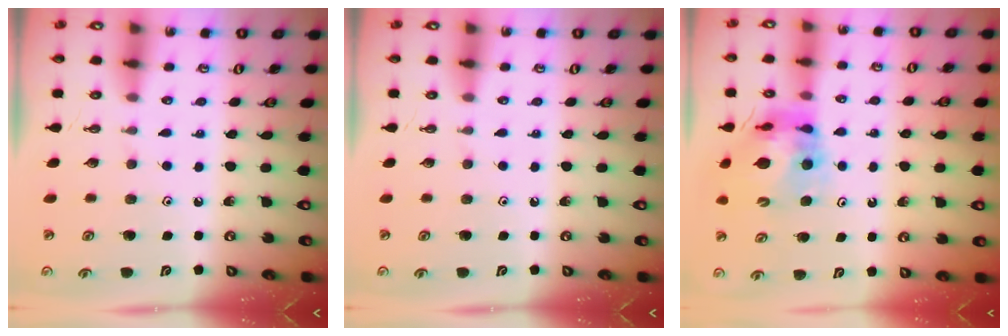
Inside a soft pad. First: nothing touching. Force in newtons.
{"total": 0.0}
{"total": 12.4, "press": 12.3, "slide": 1.4}